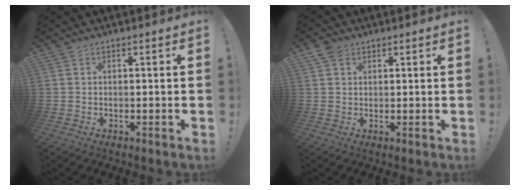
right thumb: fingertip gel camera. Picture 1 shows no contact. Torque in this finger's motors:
{"motor_torque": [-0.11, -0.23, -0.26, 0.26, 0.00]}